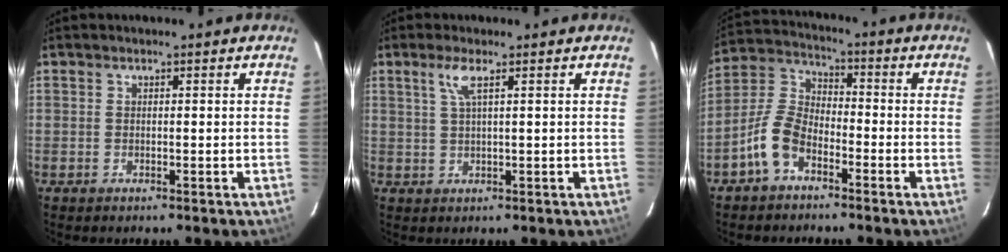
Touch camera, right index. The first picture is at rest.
{"total": 3.0, "force": [1.5, -0.1, 2.6], "torque": [-0.054, 0.002, 0.031]}
{"total": 8.4, "force": [-5.0, 4.3, 5.2], "torque": [-0.119, 0.019, -0.104]}